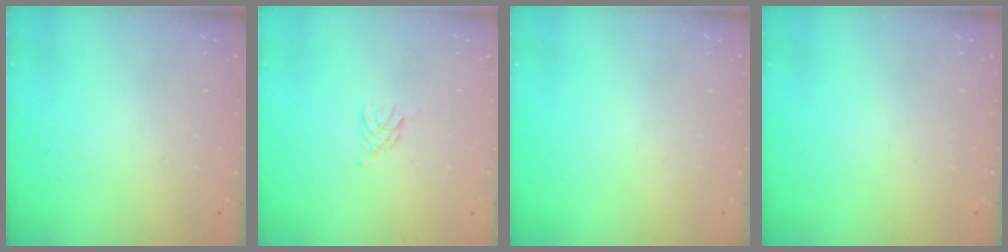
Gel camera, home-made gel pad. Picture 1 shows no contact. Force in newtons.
{"total": 2.8, "press": 2.8, "slide": 0.5}
{"total": 0.0}
{"total": 0.0}